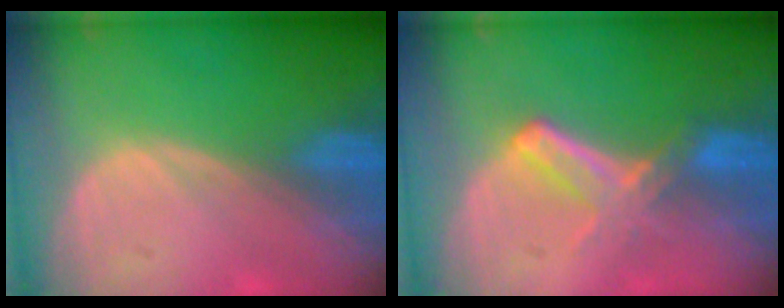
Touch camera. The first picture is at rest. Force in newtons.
{"total": 5.8, "press": 5.4, "slide": 2.1}